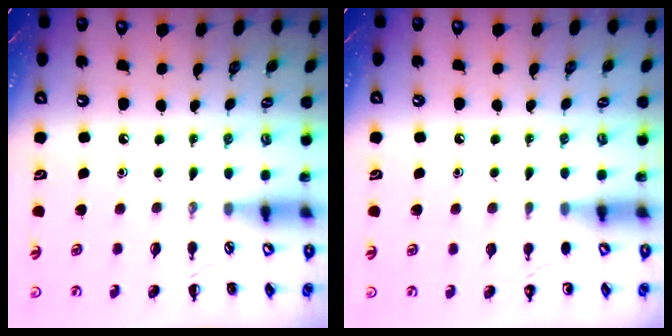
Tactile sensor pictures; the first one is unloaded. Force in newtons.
{"total": 4.2, "press": 4.0, "slide": 1.2}